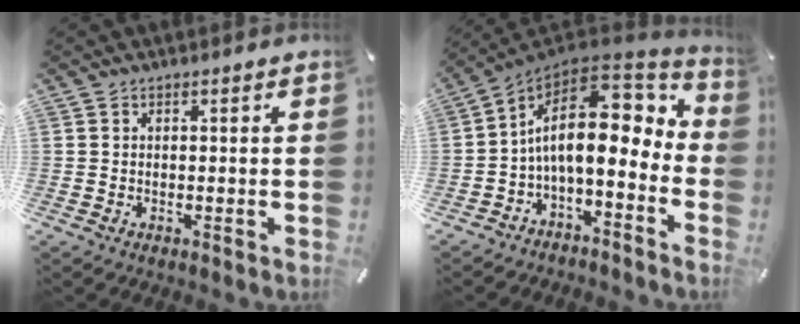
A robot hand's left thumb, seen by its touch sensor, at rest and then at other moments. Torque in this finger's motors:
{"motor_torque": [0.82, 2.01, 0.98, -0.34, 0.31]}